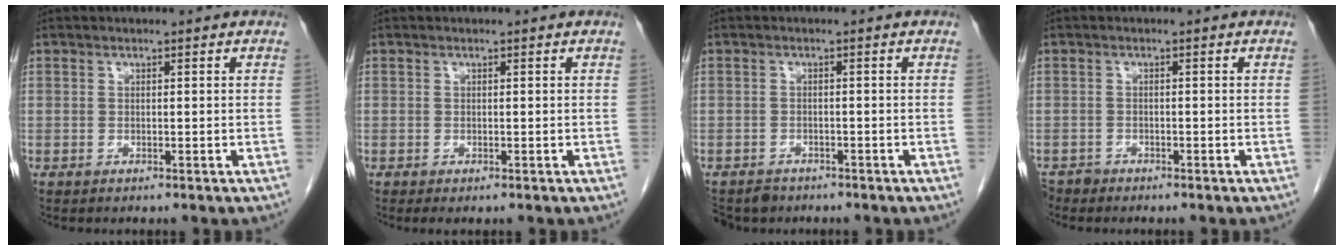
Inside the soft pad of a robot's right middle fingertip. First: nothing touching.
{"total": 0.8, "force": [-0.5, 0.3, 0.6], "torque": [-0.006, -0.003, -0.003]}
{"total": 4.3, "force": [-3.5, 2.5, 0.4], "torque": [-0.006, -0.002, -0.058]}
{"total": 1.7, "force": [-1.5, 0.6, -0.2], "torque": [0.001, -0.002, -0.027]}